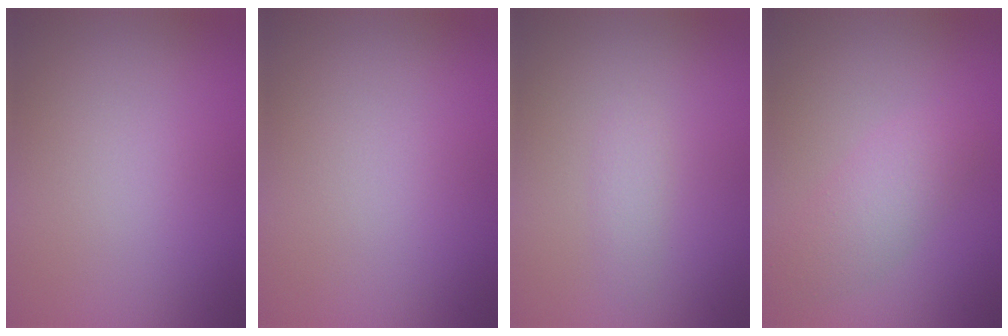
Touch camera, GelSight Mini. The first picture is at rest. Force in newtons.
{"total": 0.0}
{"total": 1.1, "press": 1.1, "slide": 0.0}
{"total": 2.8, "press": 2.8, "slide": 0.2}